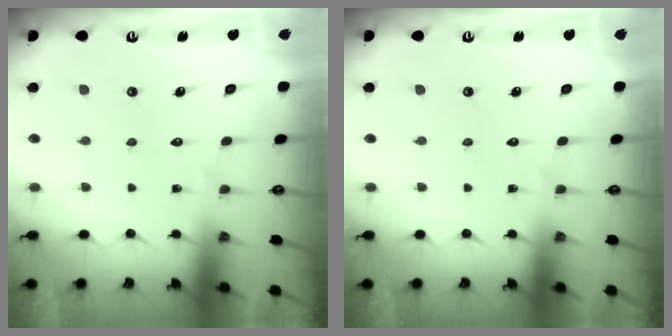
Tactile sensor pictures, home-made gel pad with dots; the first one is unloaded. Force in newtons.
{"total": 0.0}